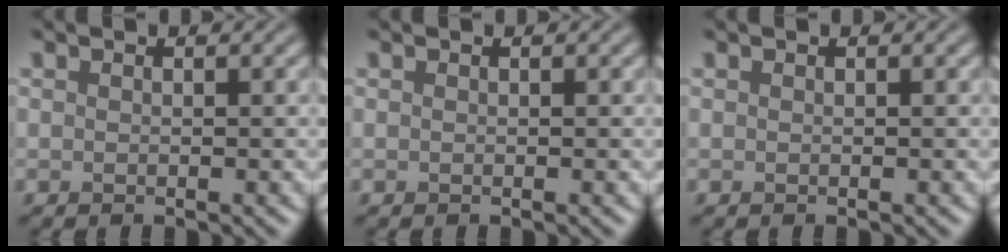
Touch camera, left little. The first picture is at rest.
{"total": 0.0}
{"total": 0.0}